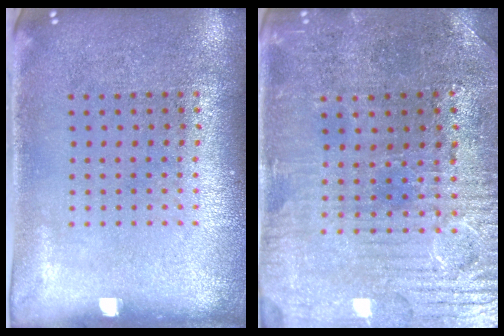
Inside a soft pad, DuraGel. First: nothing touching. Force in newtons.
{"total": 1.7, "press": 1.7, "slide": 0.5}